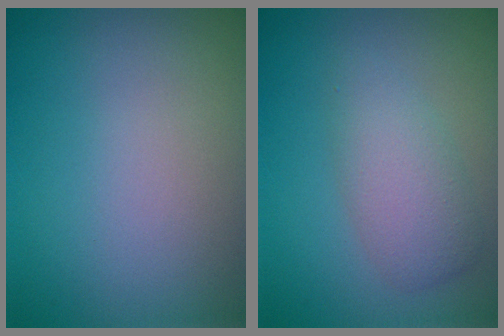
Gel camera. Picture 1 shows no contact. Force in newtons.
{"total": 3.2, "press": 3.2, "slide": 0.0}